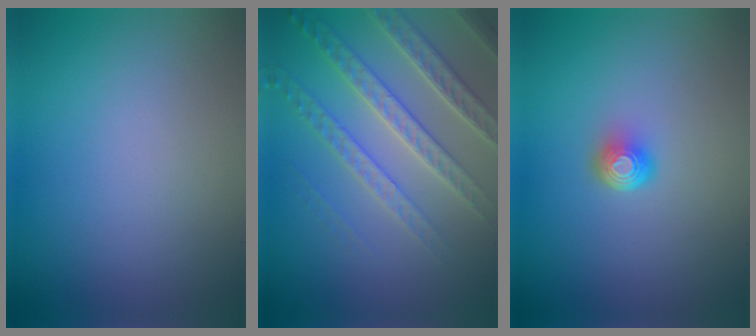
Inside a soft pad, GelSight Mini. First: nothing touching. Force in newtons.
{"total": 4.8, "press": 4.6, "slide": 1.3}
{"total": 2.0, "press": 1.3, "slide": 1.6}